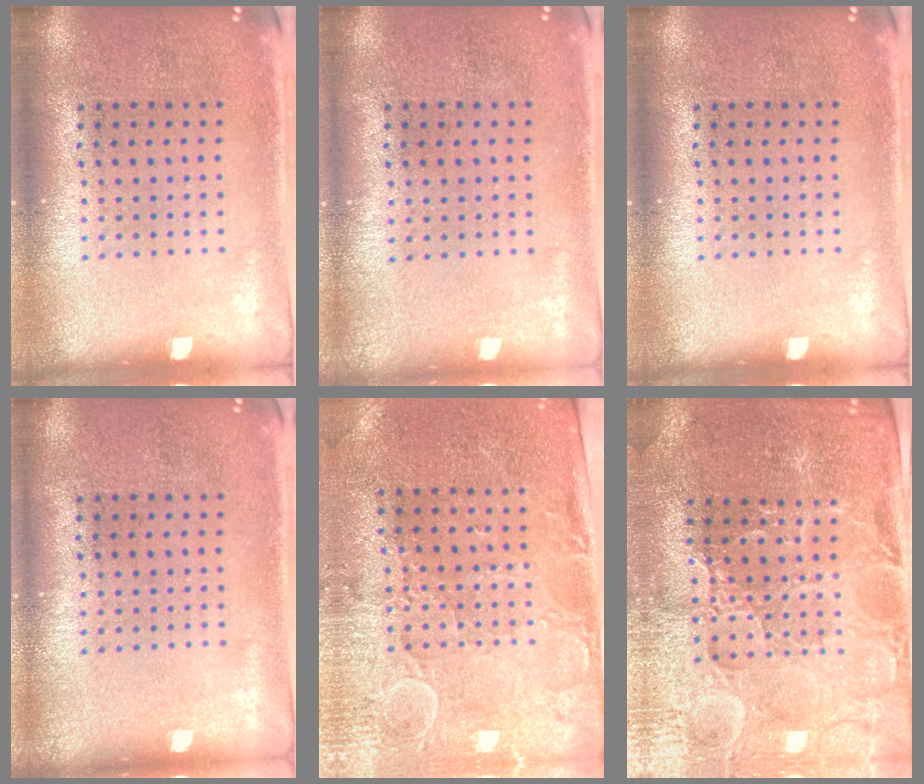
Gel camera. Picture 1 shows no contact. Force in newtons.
{"total": 0.0}
{"total": 0.0}
{"total": 0.0}
{"total": 2.9, "press": 2.6, "slide": 1.3}
{"total": 3.3, "press": 3.3, "slide": 0.5}